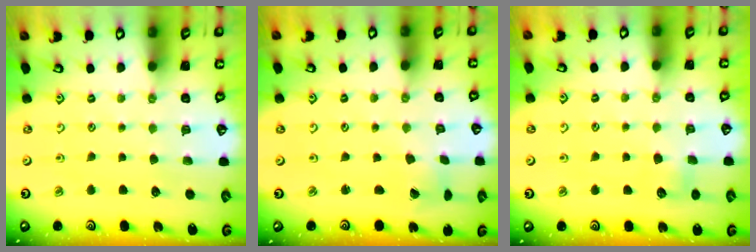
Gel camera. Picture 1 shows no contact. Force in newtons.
{"total": 2.0, "press": 2.0, "slide": 0.3}
{"total": 5.5, "press": 5.5, "slide": 0.6}